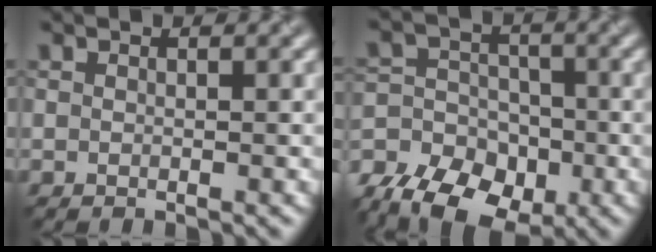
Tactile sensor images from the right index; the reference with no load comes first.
{"total": 11.0, "force": [-7.1, 7.0, 4.6], "torque": [-0.066, -0.017, -0.117]}